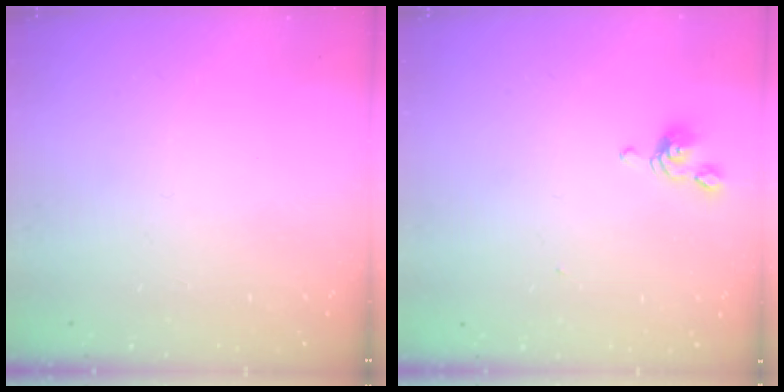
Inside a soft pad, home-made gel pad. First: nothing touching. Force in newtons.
{"total": 0.7, "press": 0.6, "slide": 0.5}